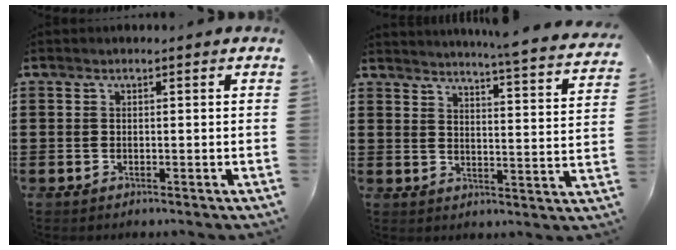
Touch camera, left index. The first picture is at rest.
{"total": 4.3, "force": [4.0, -0.9, 1.3], "torque": [-0.037, -0.040, 0.060]}